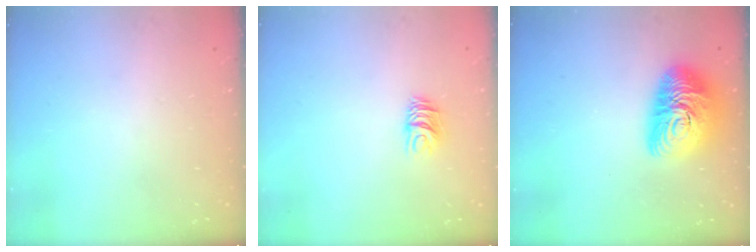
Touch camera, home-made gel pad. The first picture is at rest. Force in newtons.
{"total": 7.0, "press": 7.0, "slide": 0.5}
{"total": 14.6, "press": 14.6, "slide": 1.0}